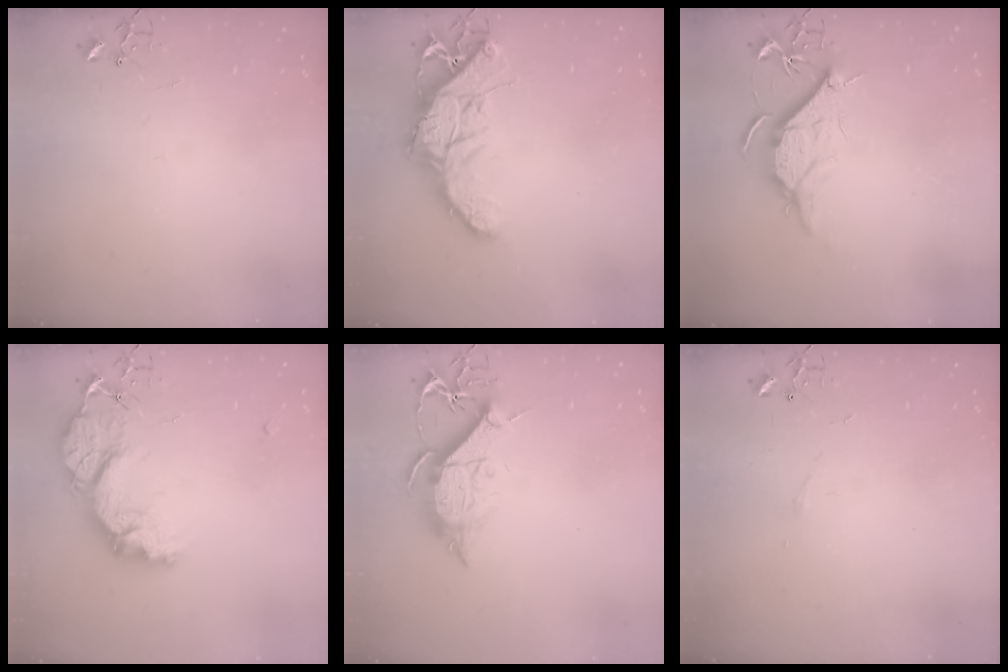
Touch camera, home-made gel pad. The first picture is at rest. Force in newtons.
{"total": 16.1, "press": 16.1, "slide": 1.6}
{"total": 12.2, "press": 12.2, "slide": 1.1}
{"total": 15.8, "press": 15.8, "slide": 1.3}
{"total": 13.2, "press": 13.1, "slide": 1.5}
{"total": 3.3, "press": 3.2, "slide": 0.6}